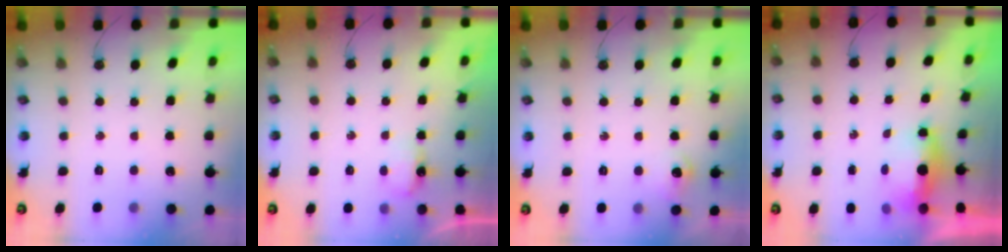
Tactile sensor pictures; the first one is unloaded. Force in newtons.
{"total": 3.5, "press": 3.4, "slide": 0.7}
{"total": 6.9, "press": 6.8, "slide": 0.9}
{"total": 9.6, "press": 6.1, "slide": 7.4}